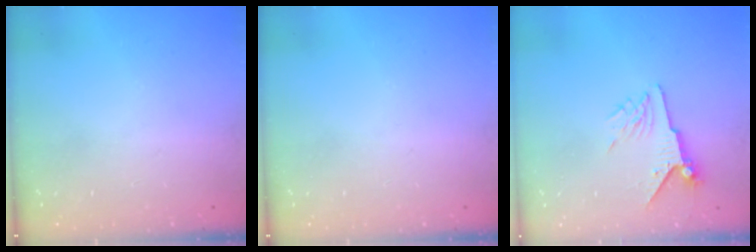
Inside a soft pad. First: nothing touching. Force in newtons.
{"total": 0.0}
{"total": 6.8, "press": 6.7, "slide": 1.0}